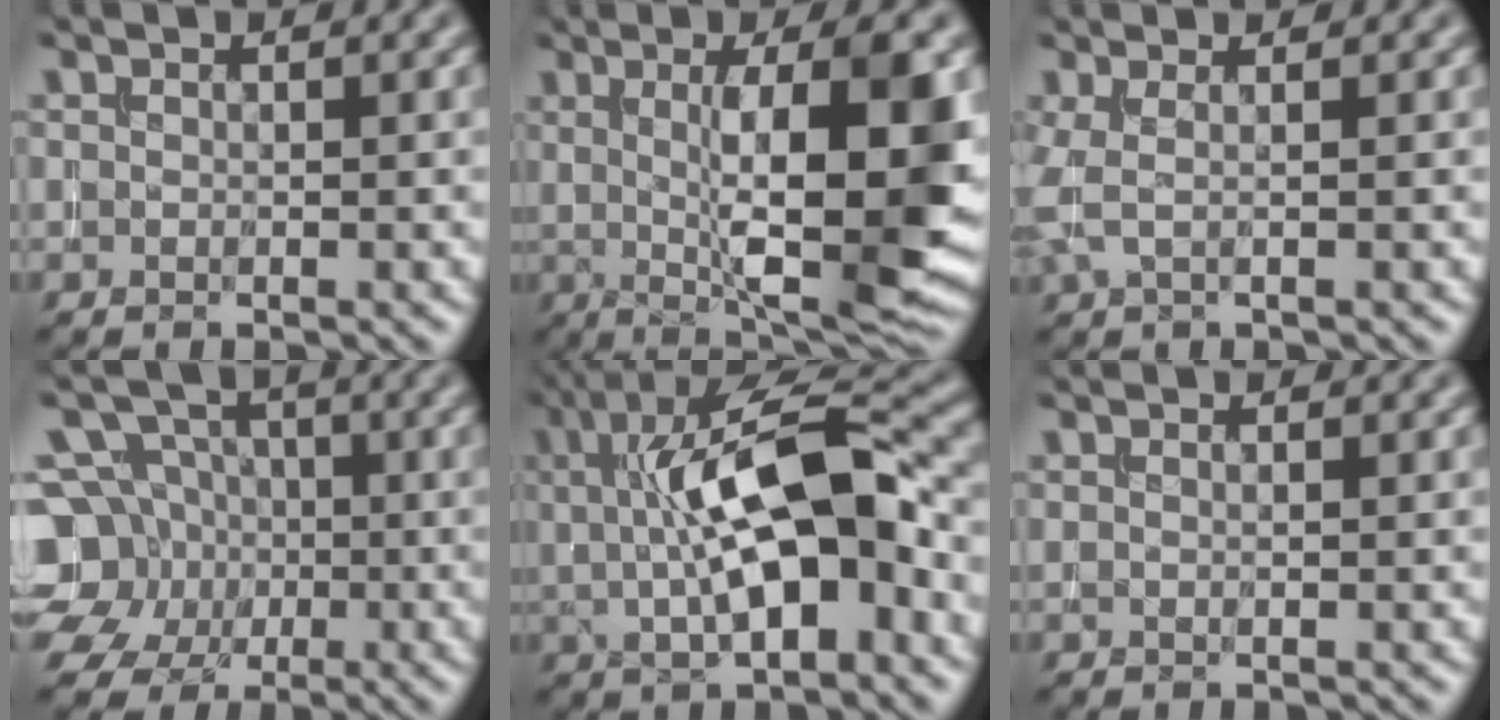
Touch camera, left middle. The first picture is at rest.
{"total": 11.7, "force": [0.4, 2.8, 11.4], "torque": [-0.156, -0.006, 0.013]}
{"total": 1.8, "force": [0.2, 0.5, 1.7], "torque": [-0.043, 0.007, -0.002]}
{"total": 10.2, "force": [-1.6, 9.4, 3.6], "torque": [-0.088, 0.019, -0.062]}
{"total": 11.4, "force": [1.1, 4.1, 10.6], "torque": [-0.157, 0.019, 0.011]}
{"total": 0.9, "force": [0.5, 0.4, 0.7], "torque": [-0.003, 0.001, -0.001]}